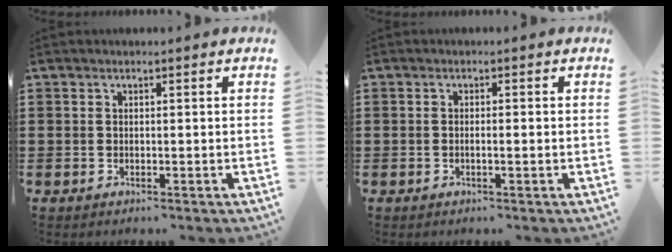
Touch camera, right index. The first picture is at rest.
{"total": 1.0, "force": [-0.3, 0.0, 1.0], "torque": [-0.016, -0.001, -0.007]}